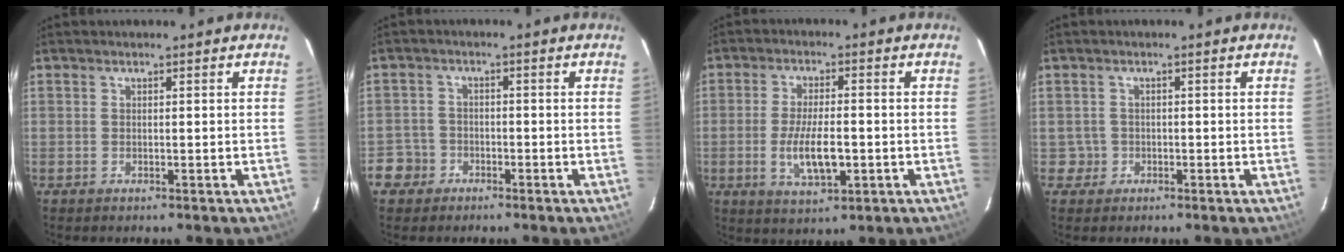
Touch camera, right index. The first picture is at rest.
{"total": 4.6, "force": [-2.4, 3.9, 0.1], "torque": [-0.005, 0.023, -0.048]}
{"total": 8.7, "force": [-2.0, 3.0, 7.9], "torque": [-0.156, -0.009, -0.032]}
{"total": 1.2, "force": [-0.2, 1.1, -0.3], "torque": [0.005, 0.006, 0.000]}